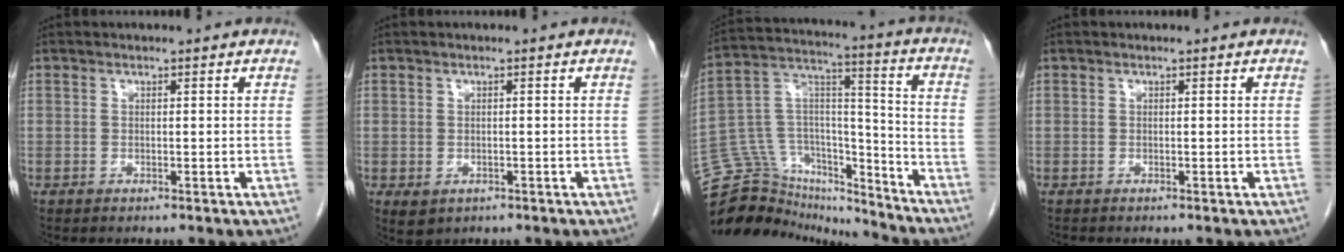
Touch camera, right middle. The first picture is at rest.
{"total": 2.1, "force": [-0.9, 1.6, 1.1], "torque": [-0.018, -0.002, 0.000]}
{"total": 20.5, "force": [-19.3, 5.8, 3.9], "torque": [-0.082, 0.063, -0.316]}
{"total": 0.0}